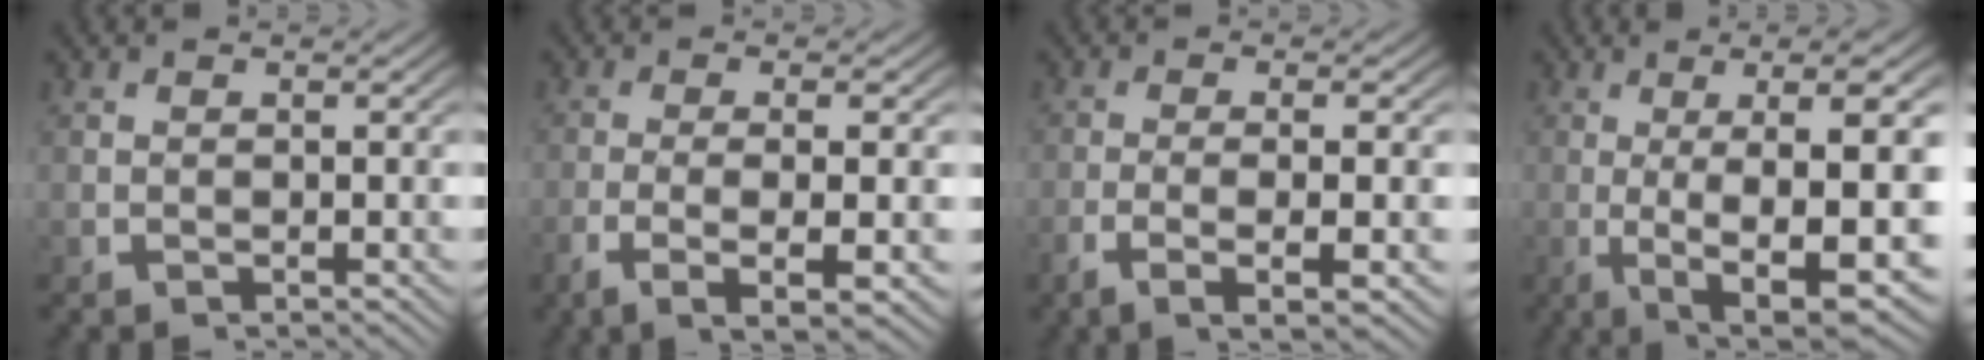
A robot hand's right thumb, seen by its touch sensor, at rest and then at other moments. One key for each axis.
{"total": 6.1, "fx": -2.2, "fy": 2.0, "fz": 5.4, "tx": -0.108, "ty": -0.017, "tz": -0.026}
{"total": 4.9, "fx": -1.7, "fy": 1.3, "fz": 4.4, "tx": -0.087, "ty": -0.008, "tz": -0.024}
{"total": 12.5, "fx": -1.9, "fy": 5.3, "fz": 11.1, "tx": -0.184, "ty": -0.031, "tz": -0.010}